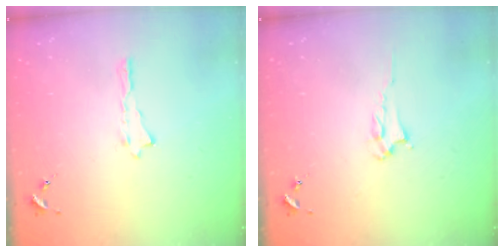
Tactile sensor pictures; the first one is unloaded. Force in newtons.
{"total": 2.0, "press": 1.9, "slide": 0.3}